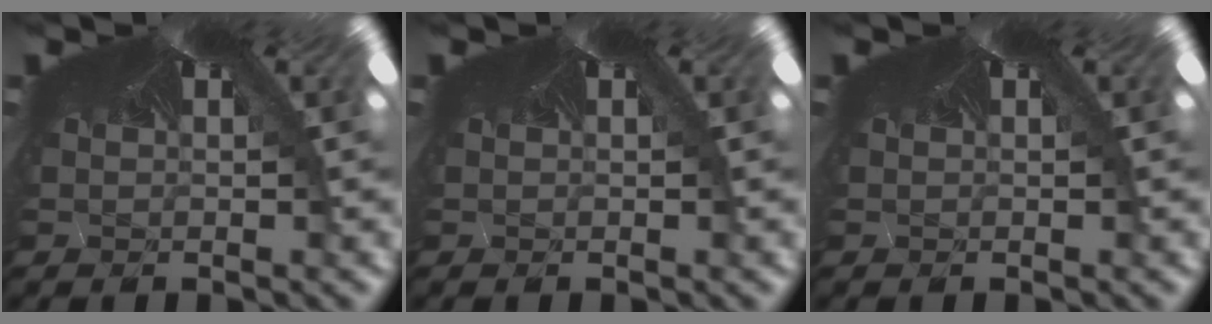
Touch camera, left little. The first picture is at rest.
{"total": 0.0}
{"total": 0.0}